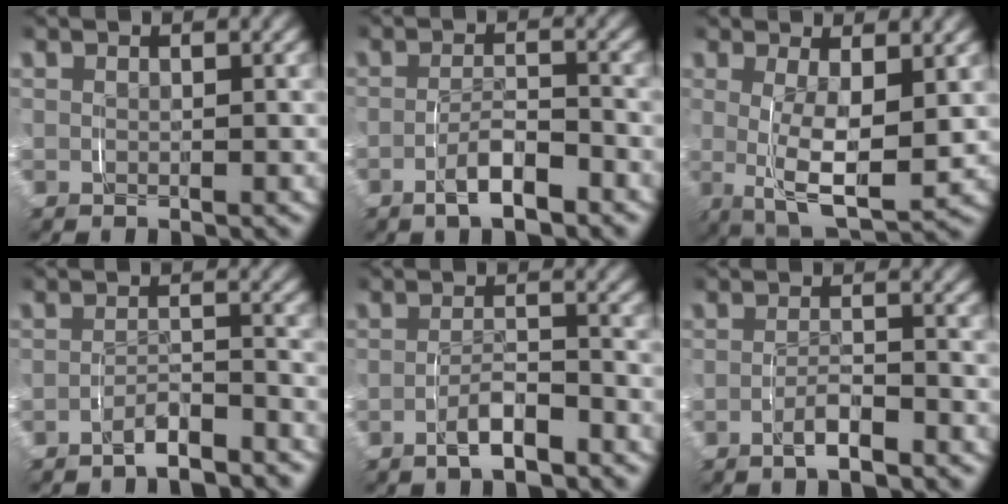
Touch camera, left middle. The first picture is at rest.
{"total": 3.0, "force": [-2.1, 0.8, 1.9], "torque": [-0.033, 0.003, -0.040]}
{"total": 6.8, "force": [-0.7, 3.0, 6.1], "torque": [-0.118, -0.032, 0.004]}
{"total": 3.2, "force": [-3.1, 0.4, 0.7], "torque": [-0.009, -0.002, -0.057]}
{"total": 2.7, "force": [-2.2, 0.7, 1.5], "torque": [-0.024, 0.001, -0.040]}
{"total": 2.1, "force": [-1.6, 0.4, 1.2], "torque": [-0.023, 0.000, -0.031]}